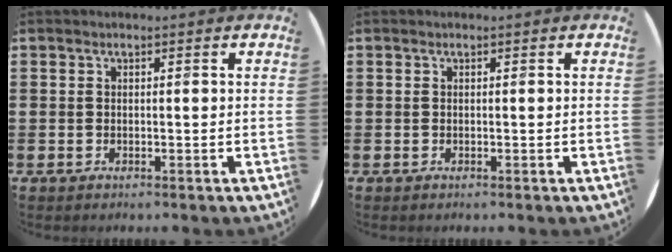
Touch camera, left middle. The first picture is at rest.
{"total": 0.0}